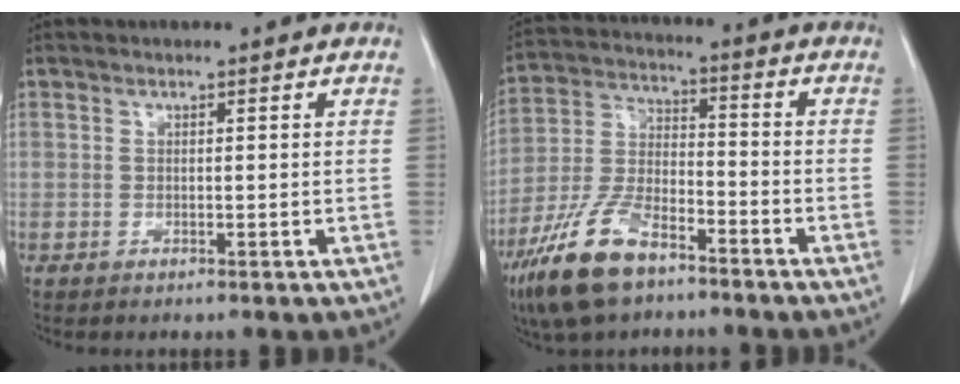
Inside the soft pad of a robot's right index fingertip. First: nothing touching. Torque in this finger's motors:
{"motor_torque": [-0.24, -0.04, 0.03, -0.06]}